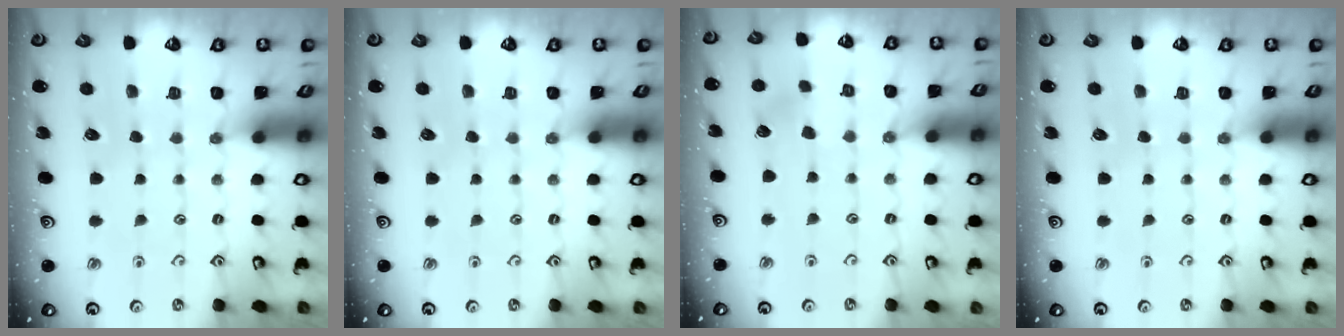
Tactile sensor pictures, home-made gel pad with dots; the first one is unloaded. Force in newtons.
{"total": 0.0}
{"total": 2.9, "press": 2.8, "slide": 0.2}
{"total": 0.0}